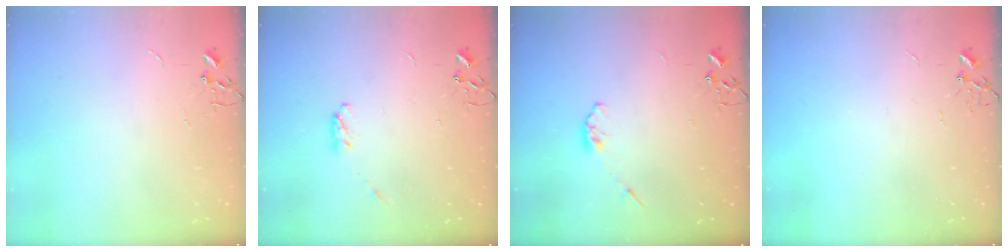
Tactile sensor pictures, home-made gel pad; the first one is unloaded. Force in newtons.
{"total": 4.0, "press": 3.9, "slide": 0.6}
{"total": 3.6, "press": 3.6, "slide": 0.6}
{"total": 0.0}